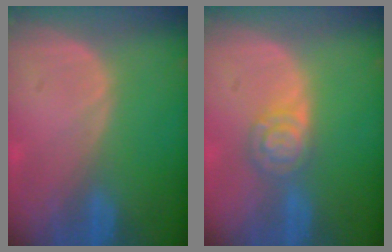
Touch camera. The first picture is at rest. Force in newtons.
{"total": 5.1, "press": 4.5, "slide": 2.6}